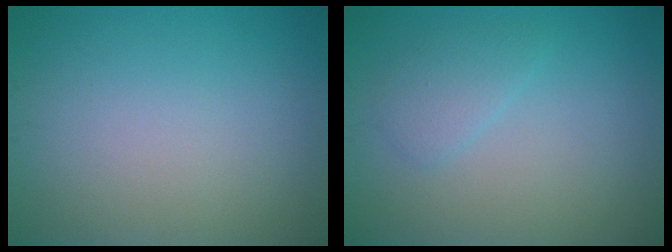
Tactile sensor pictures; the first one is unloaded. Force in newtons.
{"total": 1.8, "press": 1.8, "slide": 0.1}